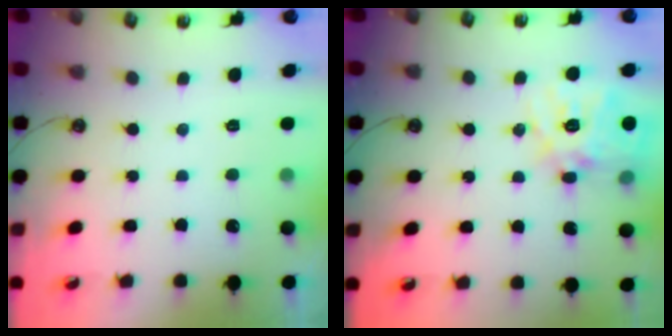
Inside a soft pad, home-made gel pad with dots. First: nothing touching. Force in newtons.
{"total": 16.4, "press": 16.2, "slide": 2.5}